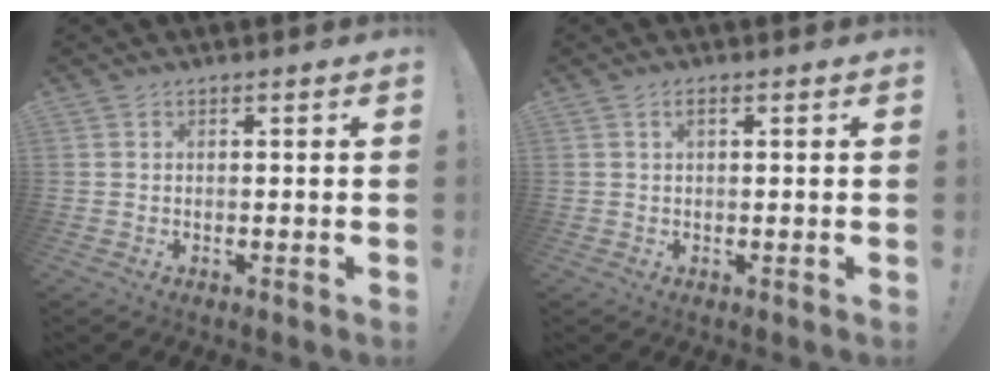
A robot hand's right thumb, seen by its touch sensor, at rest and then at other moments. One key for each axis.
{"total": 1.9, "fx": 0.8, "fy": 0.9, "fz": 1.5, "tx": -0.031, "ty": 0.004, "tz": 0.013}